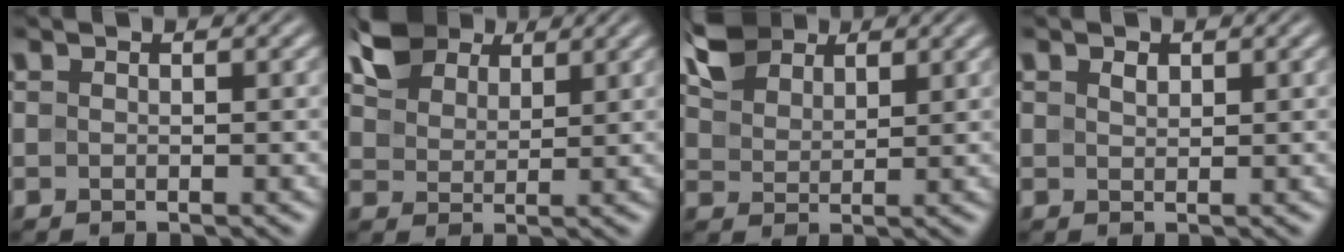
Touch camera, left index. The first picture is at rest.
{"total": 5.1, "force": [3.8, 2.7, 1.9], "torque": [-0.054, 0.013, 0.073]}
{"total": 4.5, "force": [3.3, 2.4, 1.8], "torque": [-0.047, 0.009, 0.065]}
{"total": 0.9, "force": [0.6, 0.5, 0.4], "torque": [-0.009, 0.000, 0.012]}